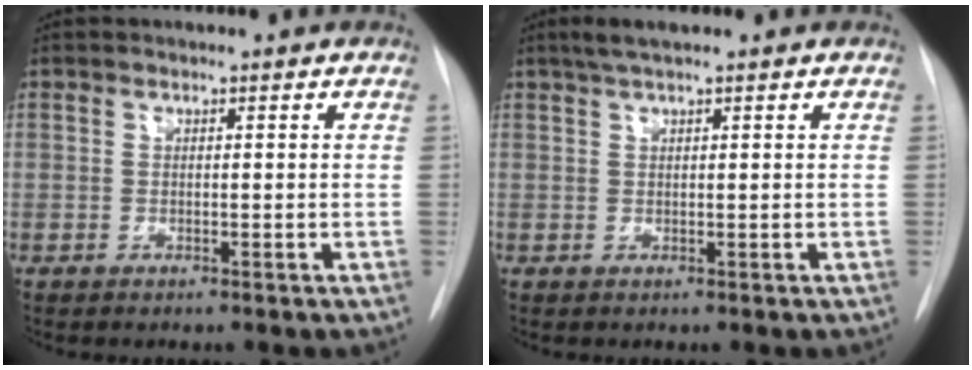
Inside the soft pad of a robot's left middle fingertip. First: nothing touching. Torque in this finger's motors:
{"motor_torque": [0.36, -0.33, 0.06, 0.04]}